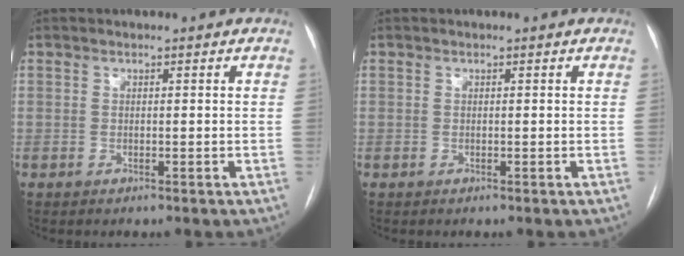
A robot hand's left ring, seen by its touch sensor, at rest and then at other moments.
{"total": 0.0}